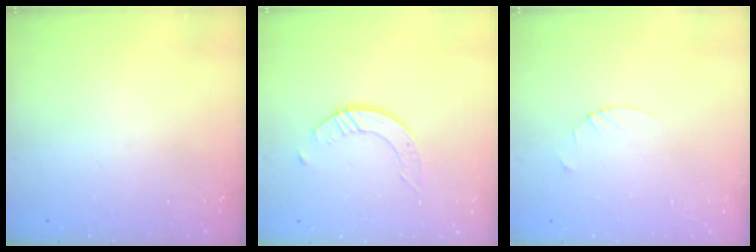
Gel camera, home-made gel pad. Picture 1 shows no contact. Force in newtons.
{"total": 2.4, "press": 2.4, "slide": 0.3}
{"total": 2.7, "press": 2.7, "slide": 0.3}